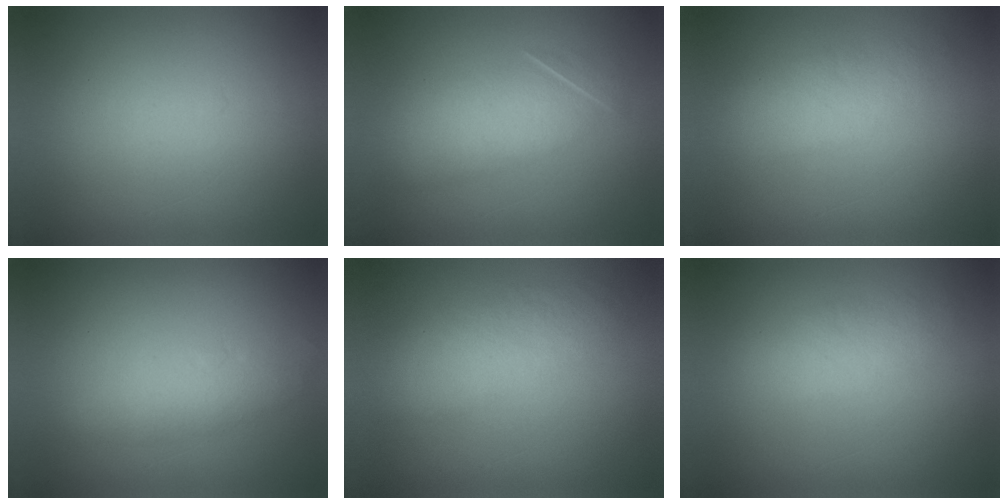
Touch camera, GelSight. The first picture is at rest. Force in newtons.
{"total": 3.4}
{"total": 2.9}
{"total": 2.5}
{"total": 3.0}
{"total": 2.7}